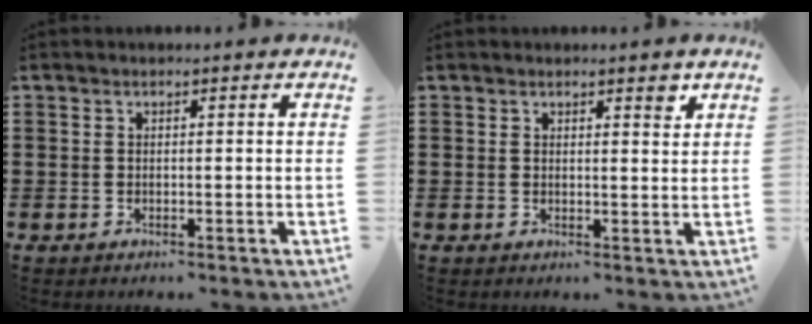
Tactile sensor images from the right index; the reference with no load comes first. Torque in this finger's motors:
{"motor_torque": [0.01, 0.00, 0.01, 0.00]}